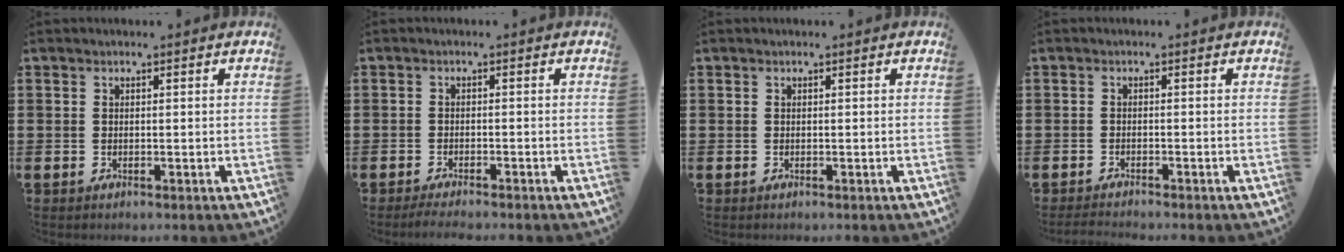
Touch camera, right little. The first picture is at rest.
{"total": 1.4, "force": [-1.2, 0.0, 0.7], "torque": [-0.011, 0.000, -0.023]}
{"total": 0.0}
{"total": 1.1, "force": [-1.1, 0.0, 0.3], "torque": [-0.006, 0.000, -0.021]}